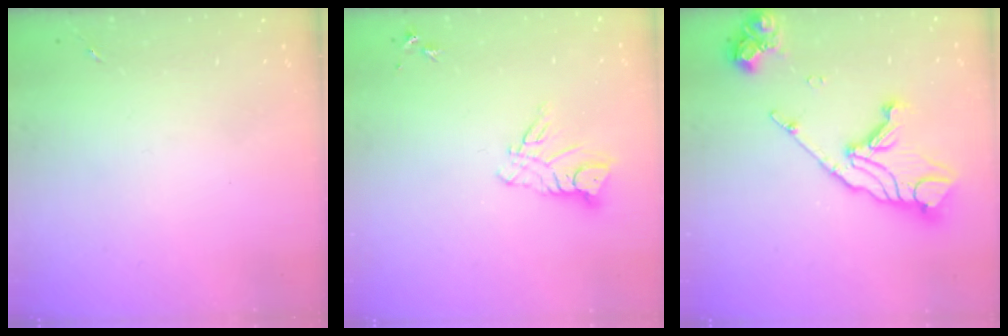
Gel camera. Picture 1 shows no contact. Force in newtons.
{"total": 8.6, "press": 8.5, "slide": 0.9}
{"total": 19.5, "press": 19.4, "slide": 2.1}